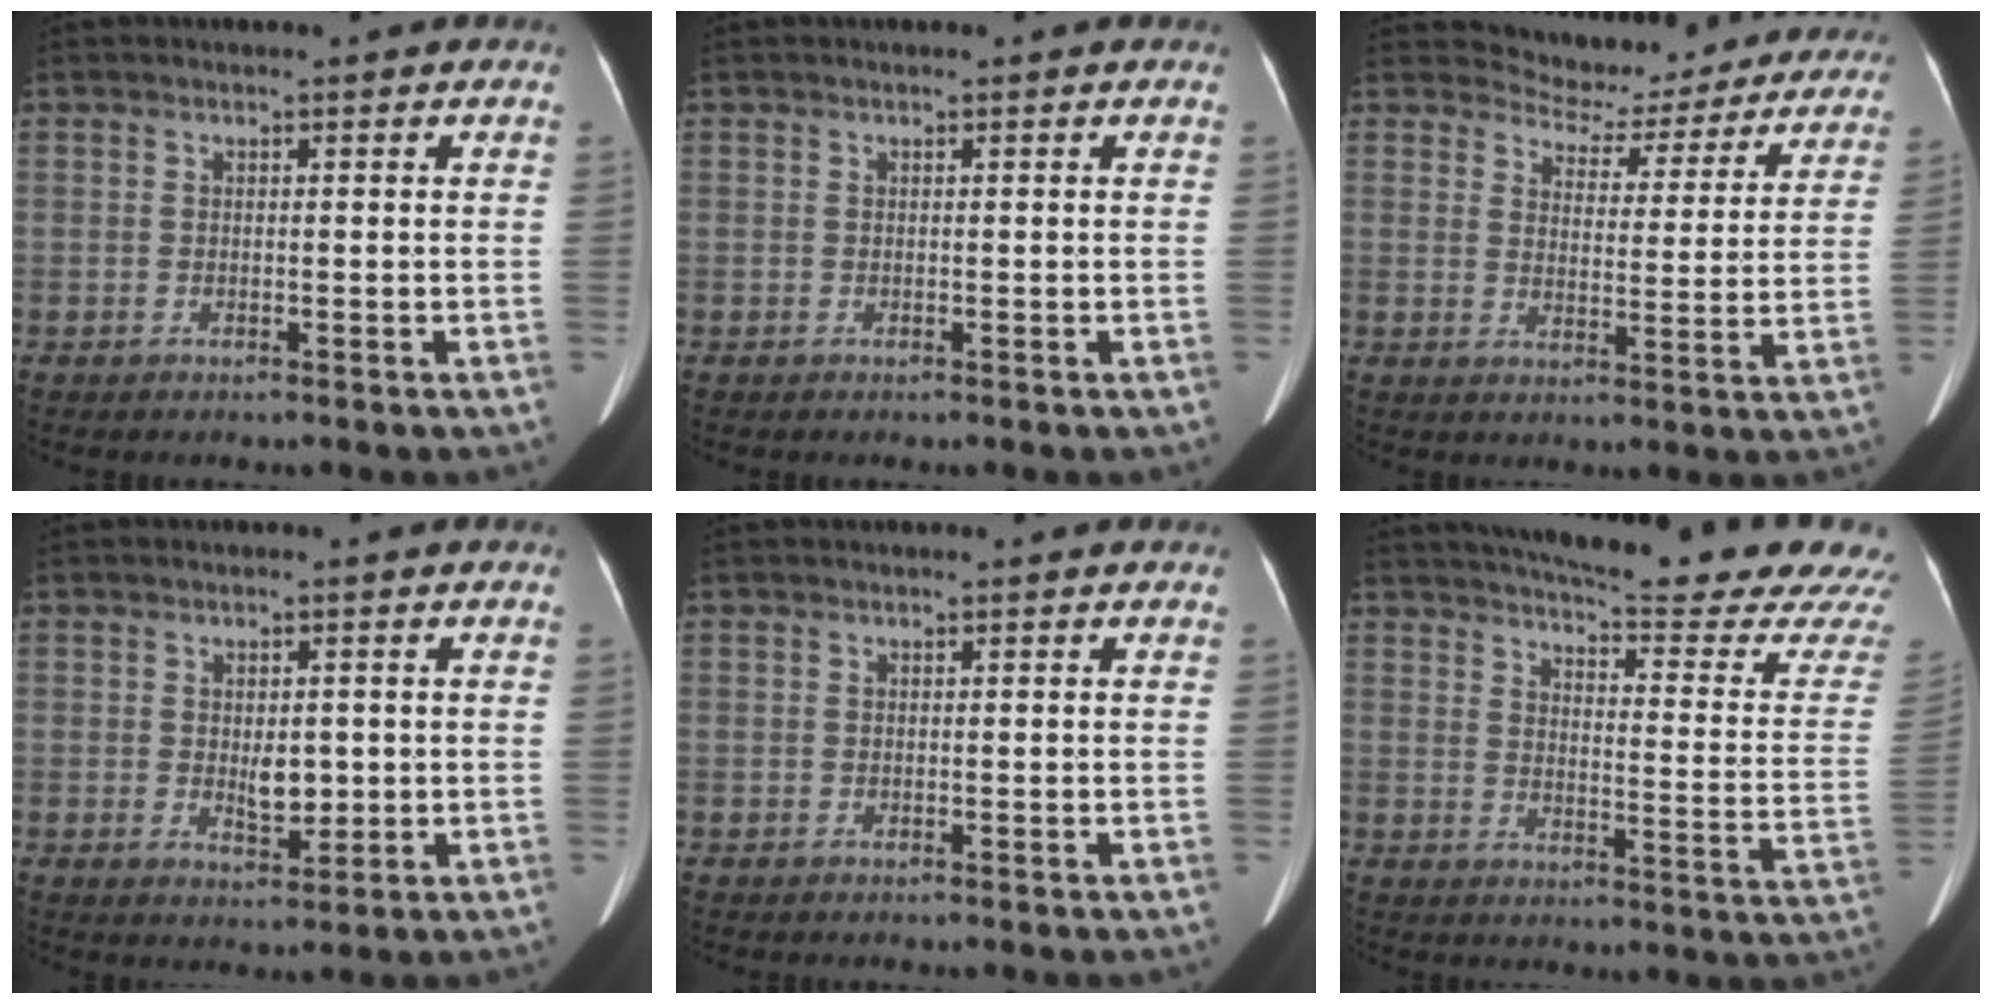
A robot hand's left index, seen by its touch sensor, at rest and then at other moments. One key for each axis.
{"total": 0.0}
{"total": 14.7, "fx": 13.9, "fy": 4.5, "fz": 1.6, "tx": 0.003, "ty": -0.021, "tz": 0.151}
{"total": 3.7, "fx": 0.0, "fy": 1.9, "fz": 3.2, "tx": -0.052, "ty": -0.005, "tz": 0.009}
{"total": 0.0}
{"total": 24.9, "fx": 23.0, "fy": 0.8, "fz": 9.5, "tx": -0.134, "ty": -0.101, "tz": 0.269}